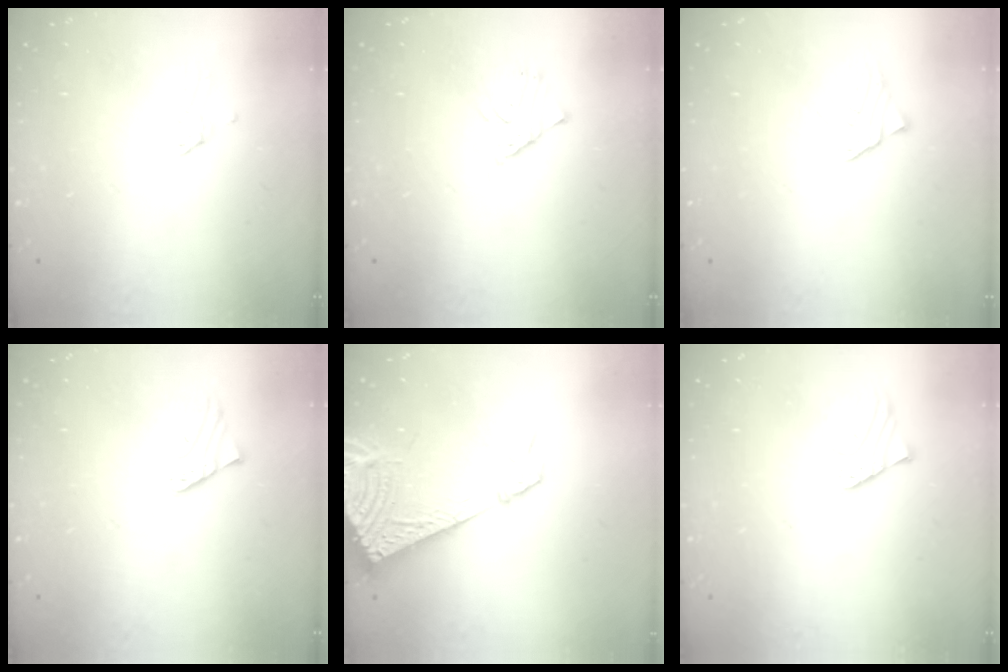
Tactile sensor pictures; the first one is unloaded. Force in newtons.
{"total": 2.3, "press": 2.3, "slide": 0.2}
{"total": 2.8, "press": 2.8, "slide": 0.2}
{"total": 2.3, "press": 2.3, "slide": 0.1}
{"total": 11.8, "press": 11.6, "slide": 1.9}
{"total": 2.2, "press": 2.2, "slide": 0.1}